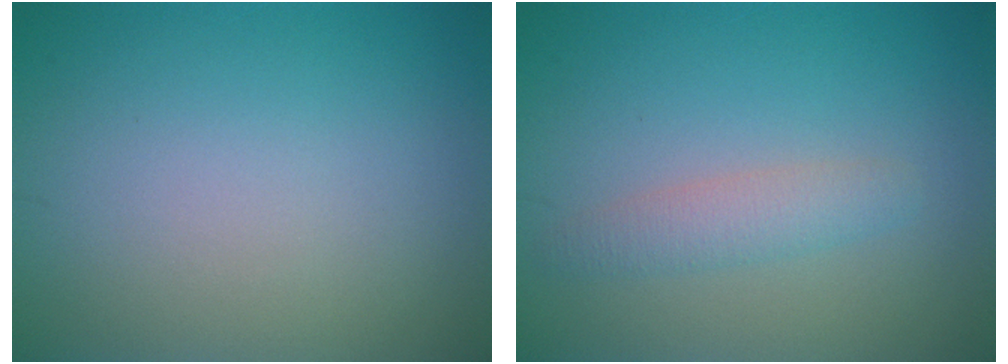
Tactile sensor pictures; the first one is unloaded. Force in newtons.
{"total": 2.1, "press": 2.1, "slide": 0.1}